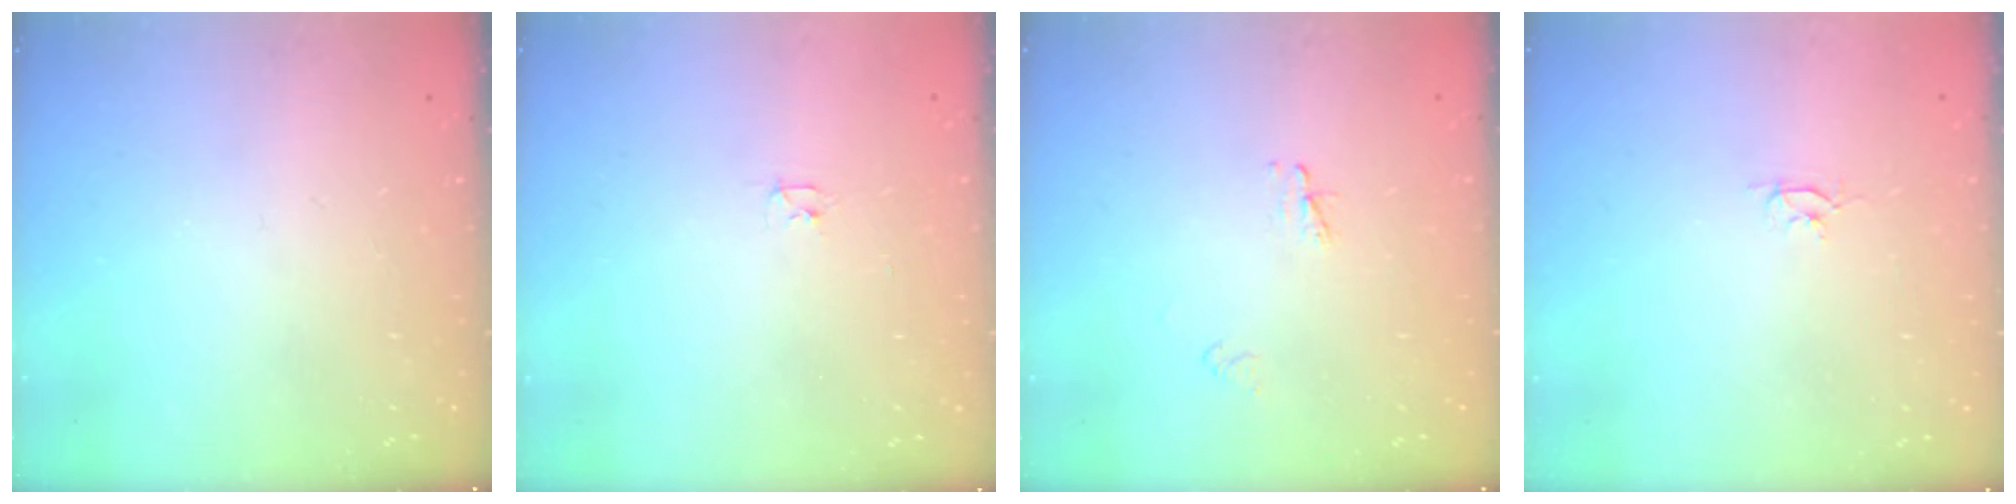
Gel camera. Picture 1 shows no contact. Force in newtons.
{"total": 2.4, "press": 2.3, "slide": 0.4}
{"total": 2.3, "press": 2.3, "slide": 0.3}
{"total": 2.6, "press": 2.6, "slide": 0.3}